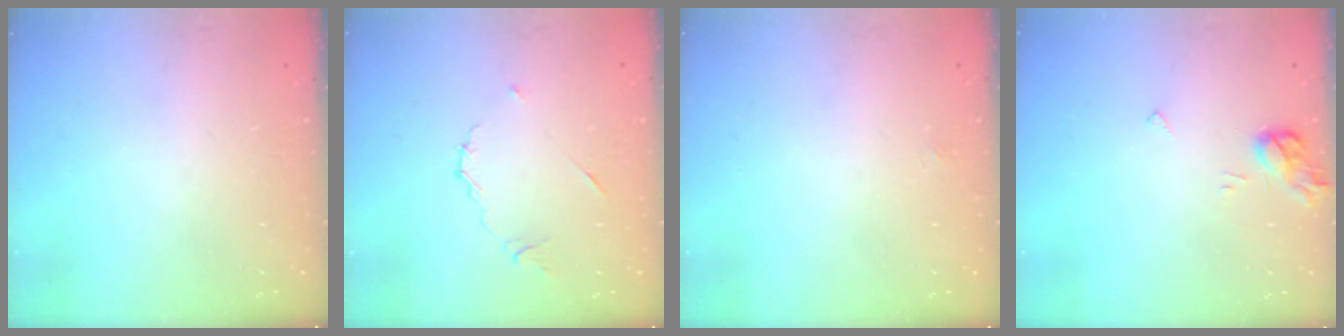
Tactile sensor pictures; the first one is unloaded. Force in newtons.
{"total": 6.5, "press": 6.4, "slide": 0.6}
{"total": 1.9, "press": 1.8, "slide": 0.4}
{"total": 5.4, "press": 5.4, "slide": 0.5}